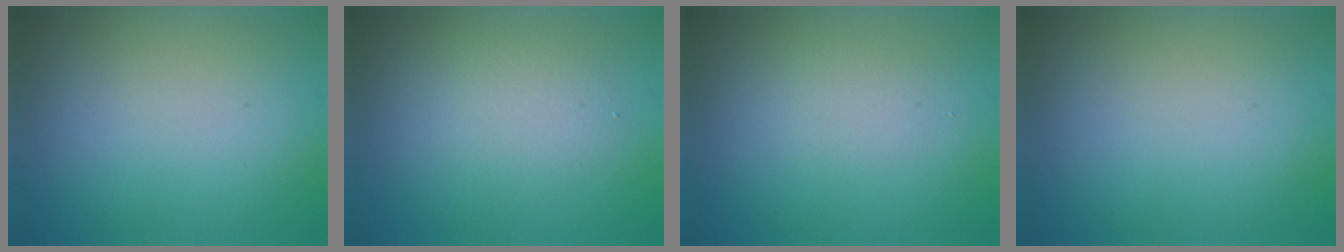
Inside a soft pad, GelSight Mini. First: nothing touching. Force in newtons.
{"total": 2.4, "press": 2.4, "slide": 0.4}
{"total": 1.2, "press": 1.2, "slide": 0.0}
{"total": 0.0}